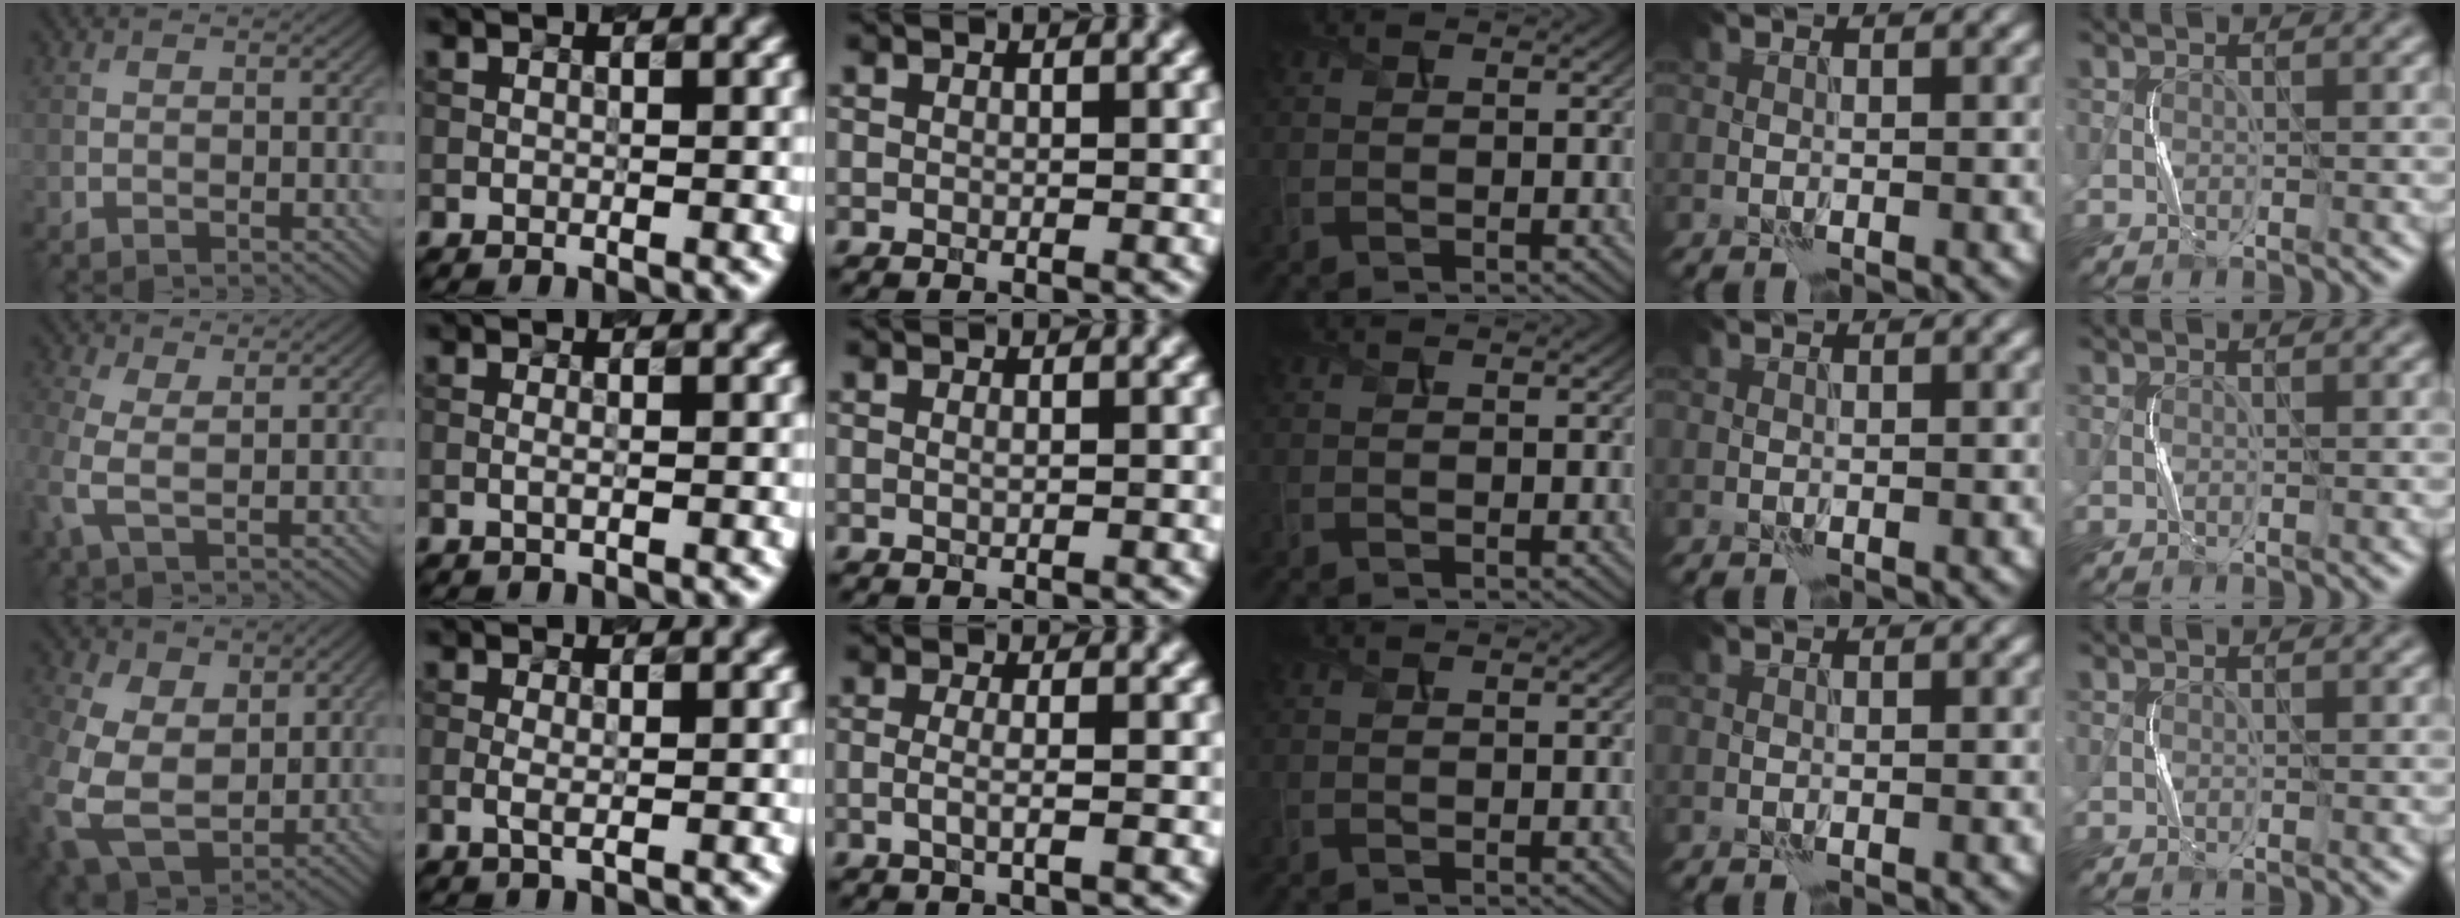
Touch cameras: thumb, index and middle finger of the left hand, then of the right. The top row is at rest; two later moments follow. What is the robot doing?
{"motion": "squeeze", "object": "sponge"}